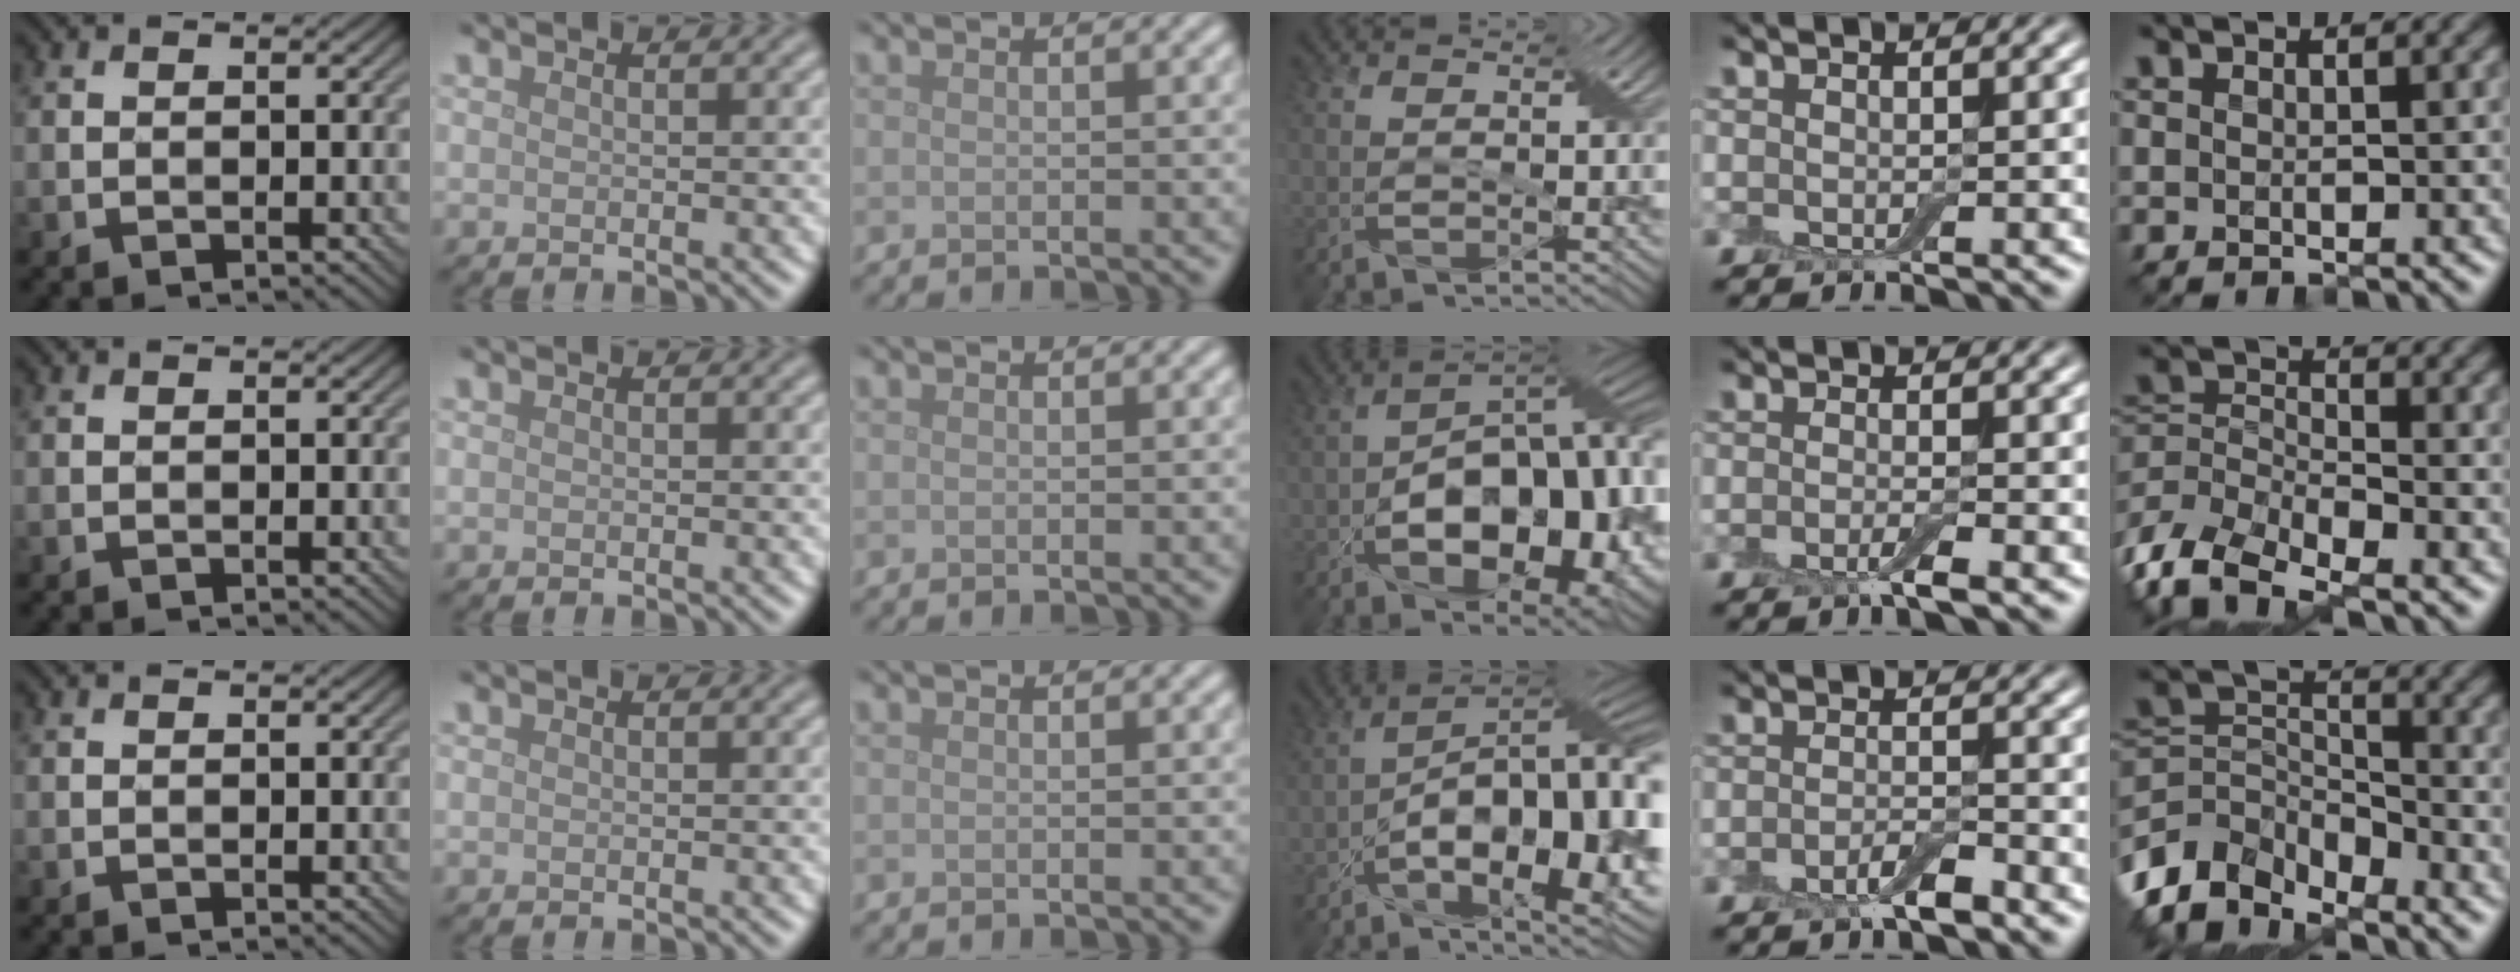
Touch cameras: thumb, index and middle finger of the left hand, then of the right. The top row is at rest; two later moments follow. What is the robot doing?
{"motion": "pour", "object": "bowl"}